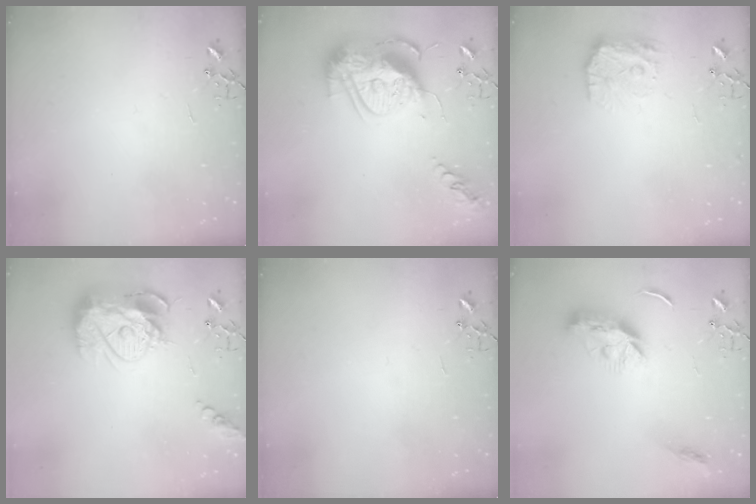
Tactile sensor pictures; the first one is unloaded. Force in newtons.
{"total": 21.7, "press": 21.6, "slide": 2.0}
{"total": 12.4, "press": 12.4, "slide": 1.0}
{"total": 17.4, "press": 17.3, "slide": 1.8}
{"total": 0.0}
{"total": 9.6, "press": 9.6, "slide": 0.0}